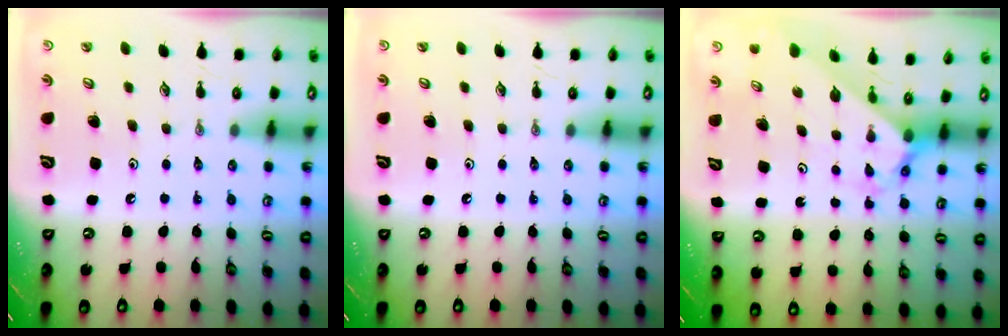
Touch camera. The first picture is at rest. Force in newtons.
{"total": 0.0}
{"total": 2.2, "press": 2.2, "slide": 0.2}